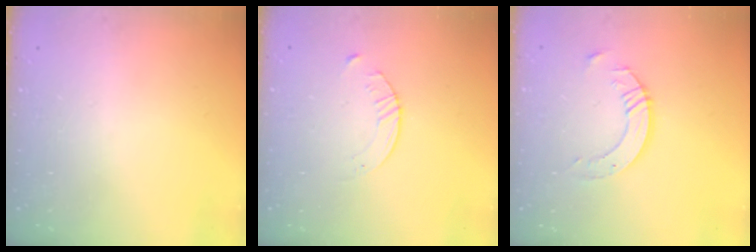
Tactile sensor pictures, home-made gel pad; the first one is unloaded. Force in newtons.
{"total": 3.1, "press": 3.0, "slide": 0.4}
{"total": 8.0, "press": 7.9, "slide": 0.7}